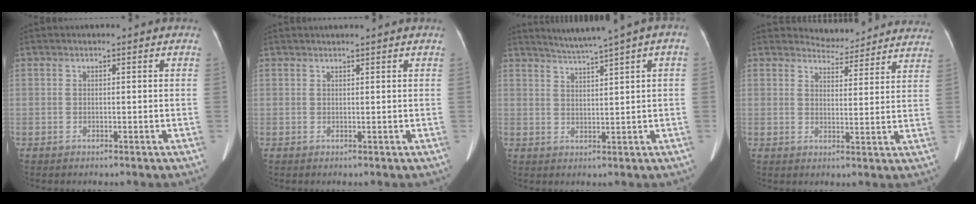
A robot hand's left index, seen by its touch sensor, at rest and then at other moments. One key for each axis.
{"total": 2.4, "fx": 2.2, "fy": -0.5, "fz": 1.0, "tx": -0.012, "ty": 0.020, "tz": 0.032}
{"total": 5.0, "fx": 3.3, "fy": -0.7, "fz": 3.7, "tx": -0.060, "ty": 0.015, "tz": 0.060}
{"total": 10.0, "fx": 9.7, "fy": 2.2, "fz": 0.2, "tx": 0.021, "ty": -0.007, "tz": 0.104}